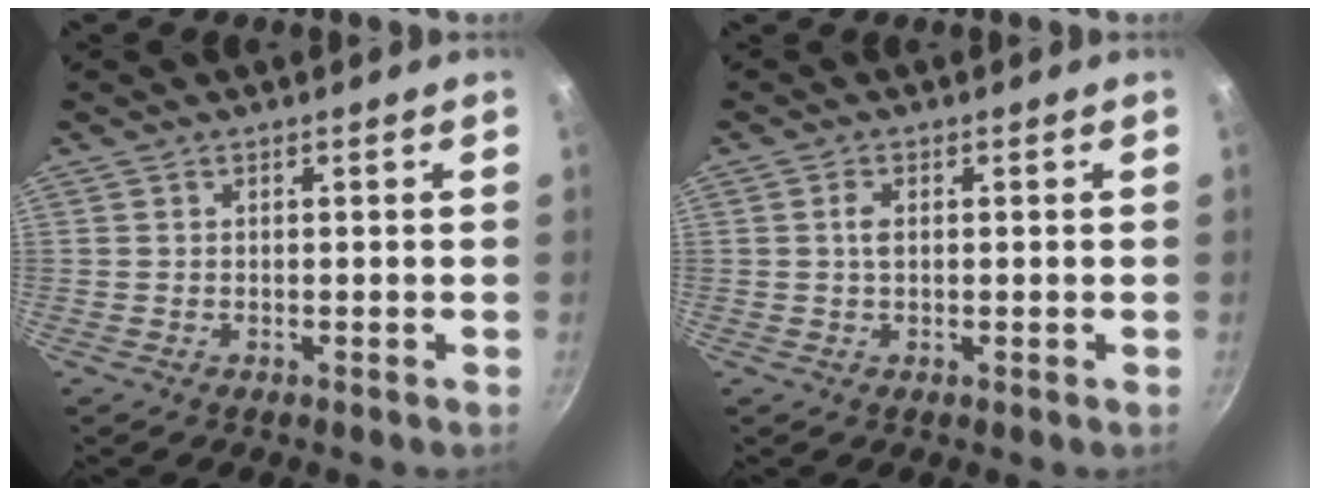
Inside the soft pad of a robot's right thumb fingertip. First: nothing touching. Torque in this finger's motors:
{"motor_torque": [2.39, 2.49, 0.43, -0.34, 0.07]}